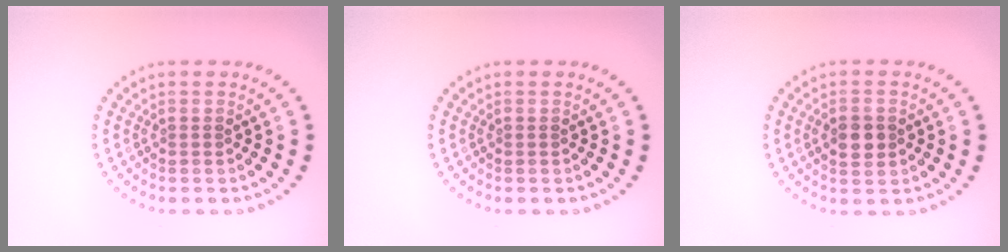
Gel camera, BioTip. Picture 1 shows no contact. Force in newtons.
{"total": 0.0}
{"total": 2.9, "press": 2.9, "slide": 0.0}